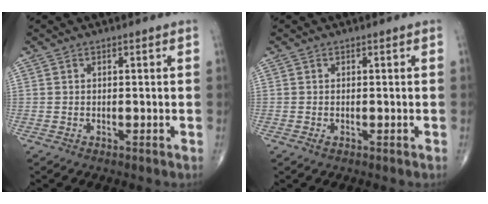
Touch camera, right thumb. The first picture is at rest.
{"total": 0.5, "force": [-0.2, 0.2, 0.4], "torque": [-0.008, -0.001, -0.004]}